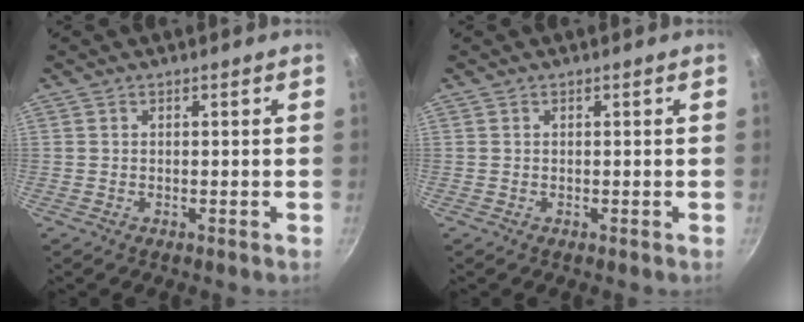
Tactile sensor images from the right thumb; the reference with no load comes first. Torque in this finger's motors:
{"motor_torque": [-0.17, 0.09, -0.03, 0.18, 0.03]}